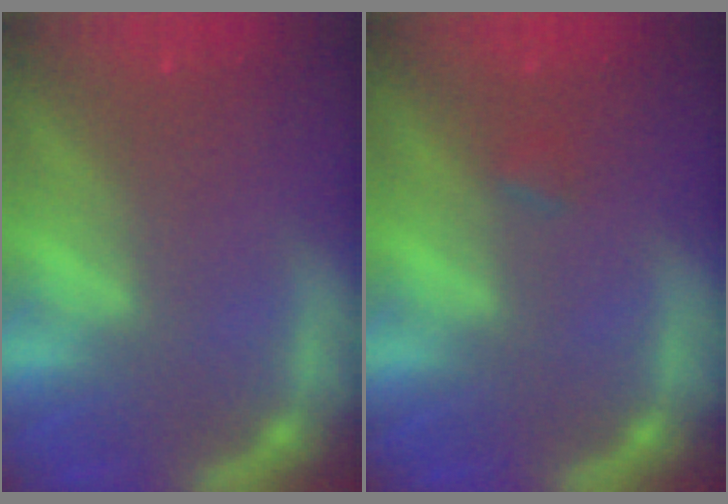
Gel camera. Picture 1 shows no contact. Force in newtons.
{"total": 0.9}